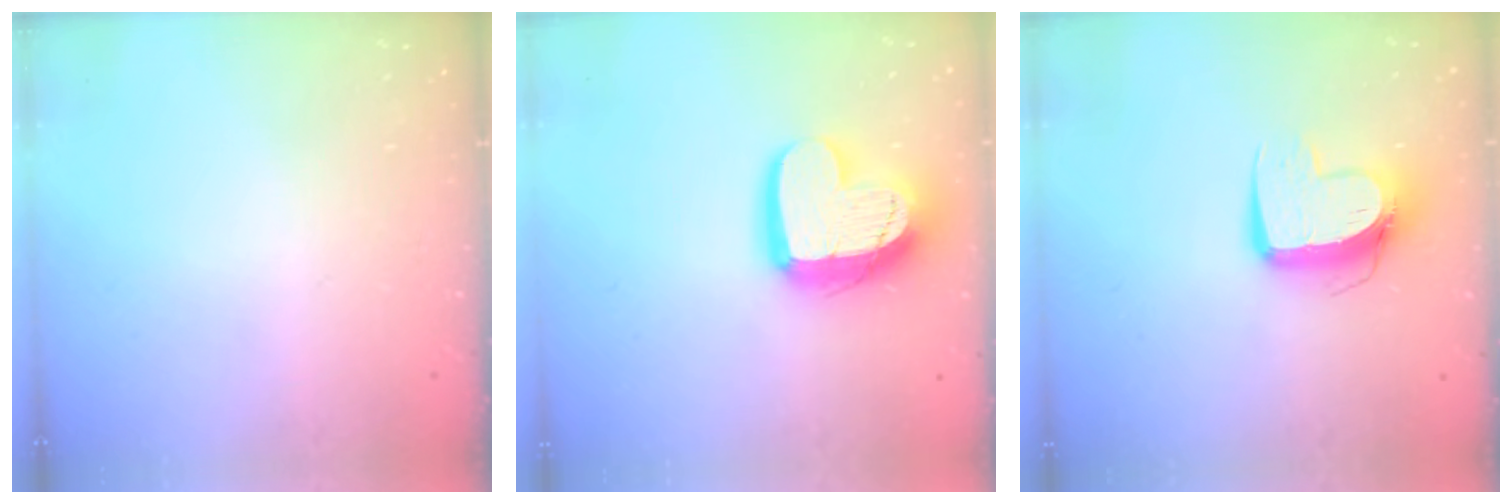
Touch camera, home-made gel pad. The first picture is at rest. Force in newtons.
{"total": 16.0, "press": 16.0, "slide": 1.4}
{"total": 10.2, "press": 10.1, "slide": 1.1}